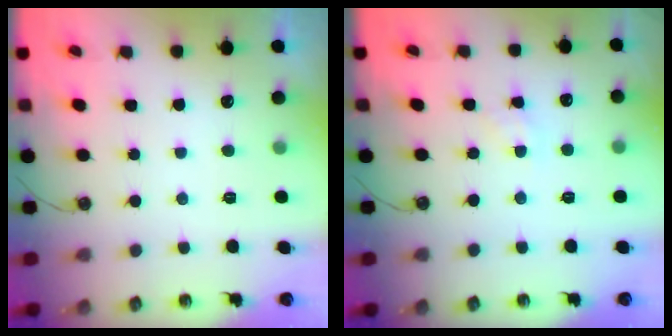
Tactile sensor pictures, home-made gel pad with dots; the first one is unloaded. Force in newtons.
{"total": 1.8, "press": 1.8, "slide": 0.2}